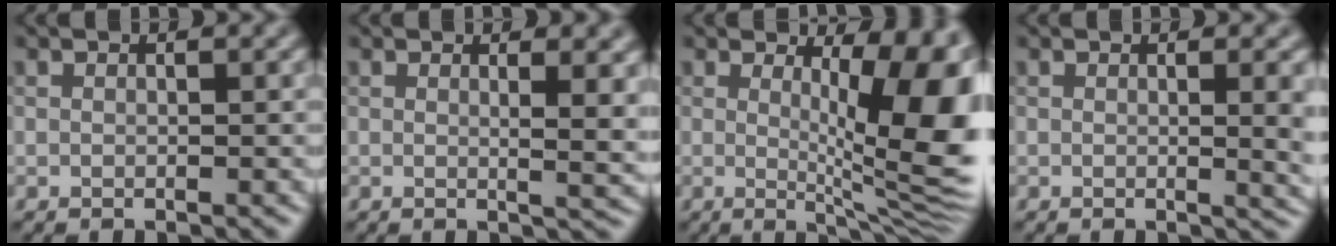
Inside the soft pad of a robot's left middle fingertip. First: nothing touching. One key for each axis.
{"total": 4.4, "fx": 1.4, "fy": 1.6, "fz": 3.8, "tx": -0.034, "ty": 0.000, "tz": 0.018}
{"total": 11.4, "fx": 1.4, "fy": 3.6, "fz": 10.8, "tx": -0.110, "ty": -0.012, "tz": 0.023}
{"total": 3.8, "fx": 0.2, "fy": 1.3, "fz": 3.6, "tx": -0.034, "ty": -0.001, "tz": 0.002}